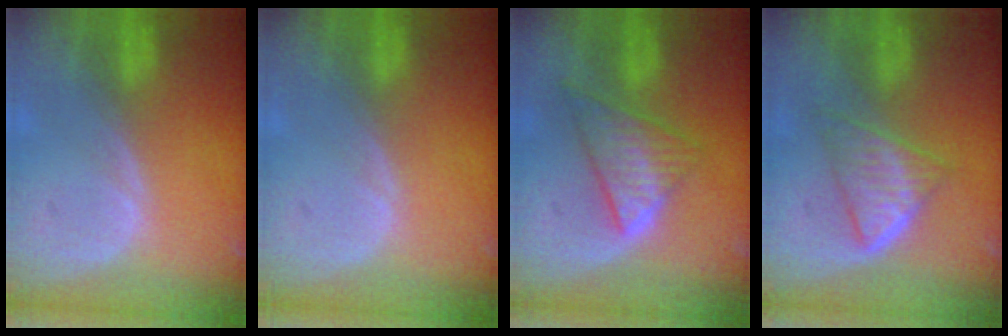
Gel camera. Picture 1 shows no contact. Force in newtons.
{"total": 0.0}
{"total": 6.5, "press": 6.5, "slide": 0.2}
{"total": 6.1, "press": 5.4, "slide": 2.9}